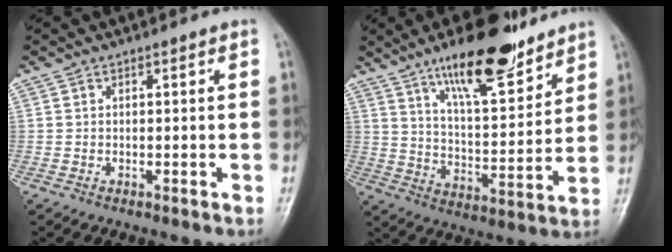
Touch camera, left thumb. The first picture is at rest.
{"total": 16.5, "force": [11.7, 4.8, 10.5], "torque": [-0.143, -0.069, 0.197]}